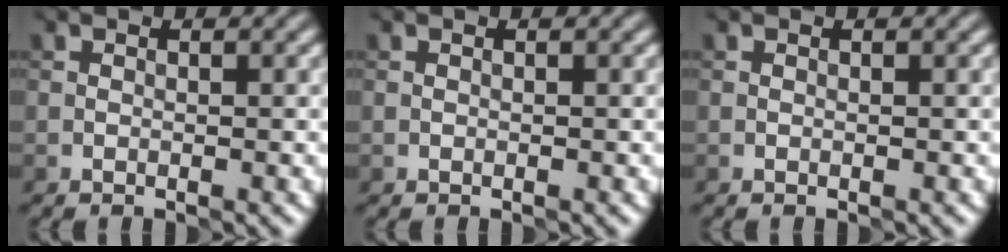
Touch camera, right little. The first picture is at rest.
{"total": 0.0}
{"total": 0.0}